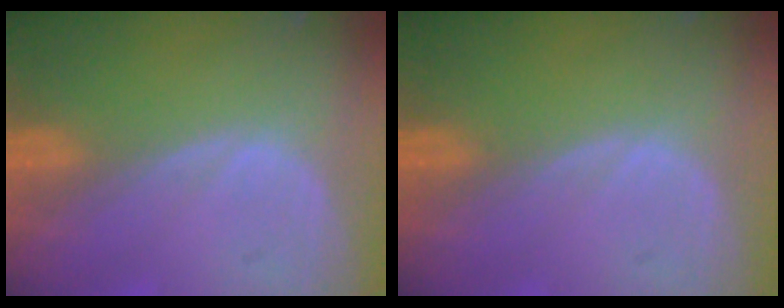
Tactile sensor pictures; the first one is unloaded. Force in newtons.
{"total": 0.0}